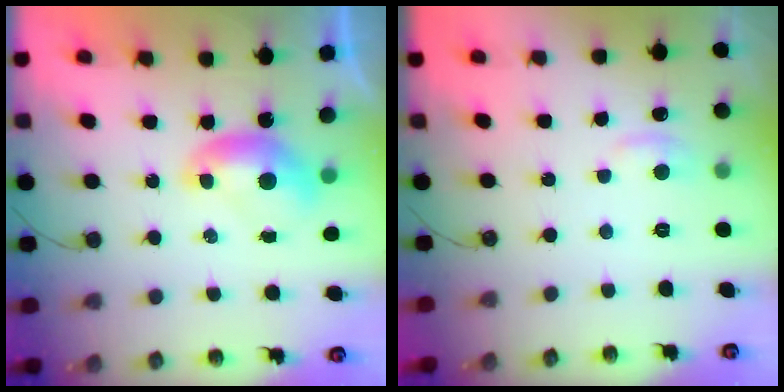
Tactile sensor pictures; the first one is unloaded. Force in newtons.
{"total": 1.2, "press": 0.9, "slide": 0.7}